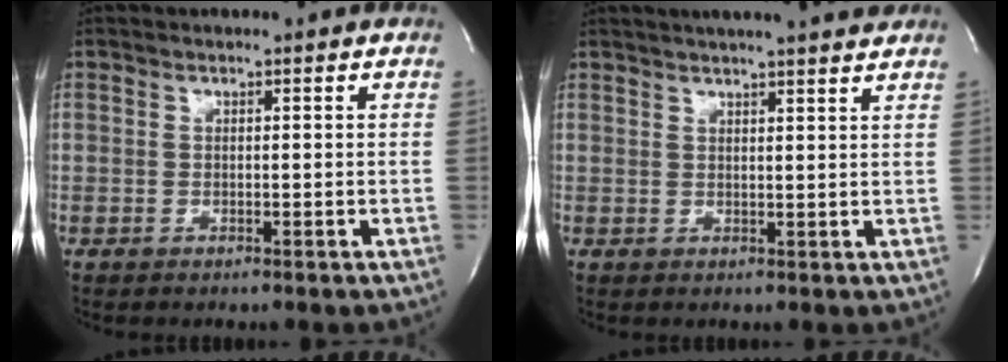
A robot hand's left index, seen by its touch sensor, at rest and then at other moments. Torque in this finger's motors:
{"motor_torque": [-0.10, -0.01, 0.46, 0.10]}